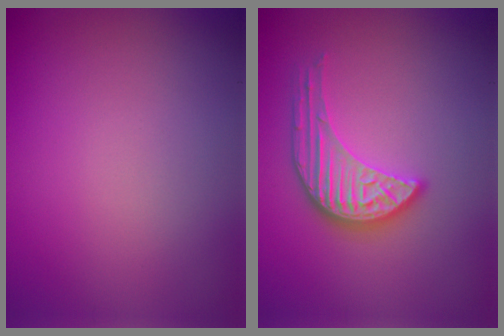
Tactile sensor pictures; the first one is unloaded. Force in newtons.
{"total": 3.9, "press": 3.5, "slide": 1.6}